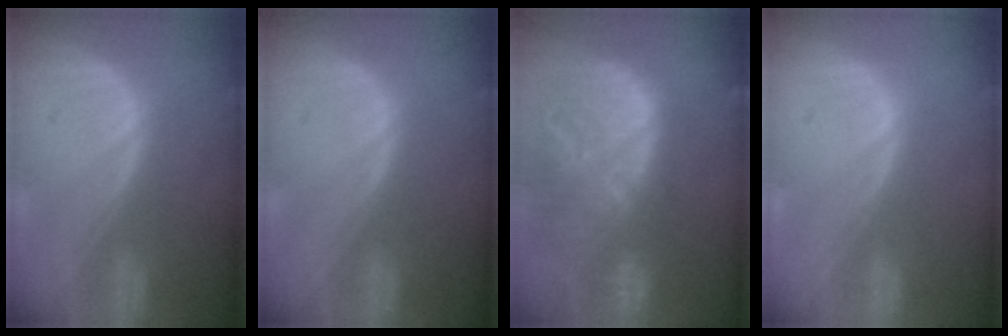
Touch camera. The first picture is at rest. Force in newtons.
{"total": 0.0}
{"total": 13.4, "press": 11.5, "slide": 7.0}
{"total": 0.0}